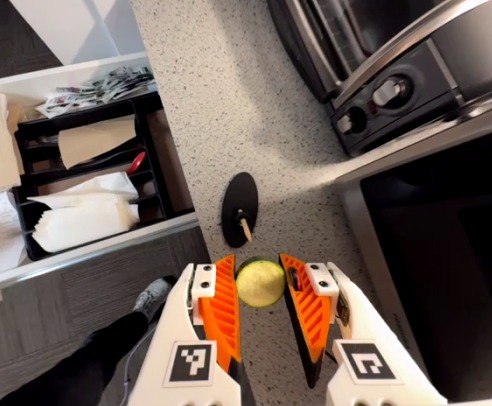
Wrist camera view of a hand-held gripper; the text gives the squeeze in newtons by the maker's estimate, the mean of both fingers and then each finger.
{"total": 10.5, "left": 10.6, "right": 10.3}